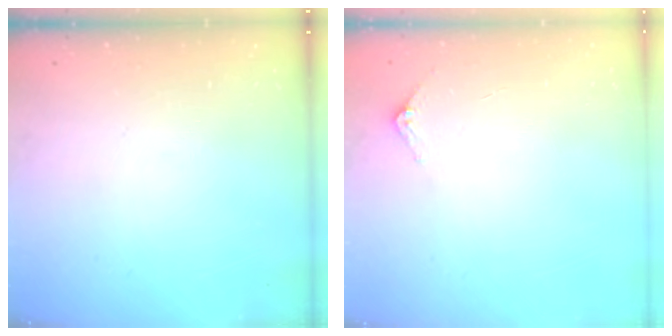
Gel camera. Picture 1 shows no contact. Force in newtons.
{"total": 2.9, "press": 2.9, "slide": 0.2}